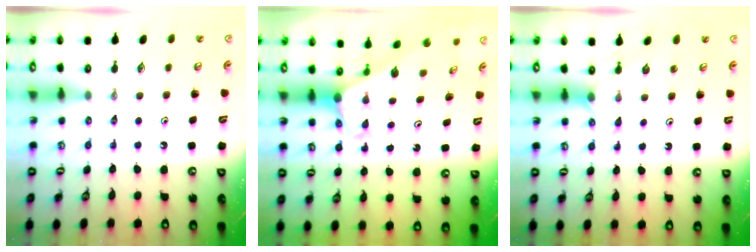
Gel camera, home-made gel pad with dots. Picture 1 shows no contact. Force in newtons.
{"total": 2.2, "press": 2.2, "slide": 0.2}
{"total": 4.3, "press": 4.3, "slide": 0.4}